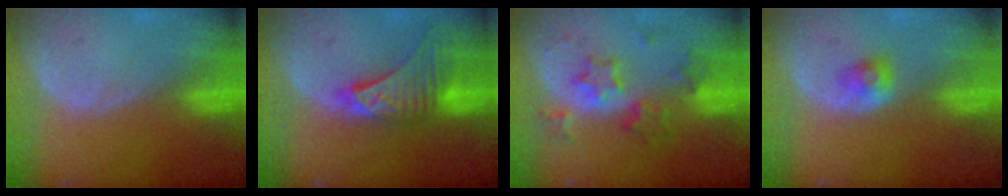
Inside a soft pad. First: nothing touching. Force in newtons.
{"total": 9.1, "press": 8.2, "slide": 3.9}
{"total": 6.5, "press": 6.5, "slide": 0.2}
{"total": 2.3, "press": 2.2, "slide": 0.7}